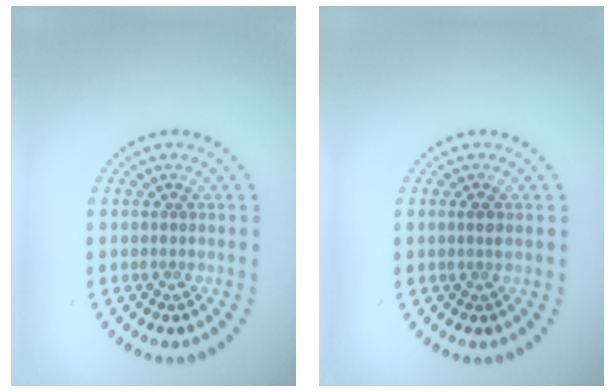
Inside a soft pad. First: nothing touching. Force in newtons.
{"total": 0.9, "press": 0.8, "slide": 0.4}